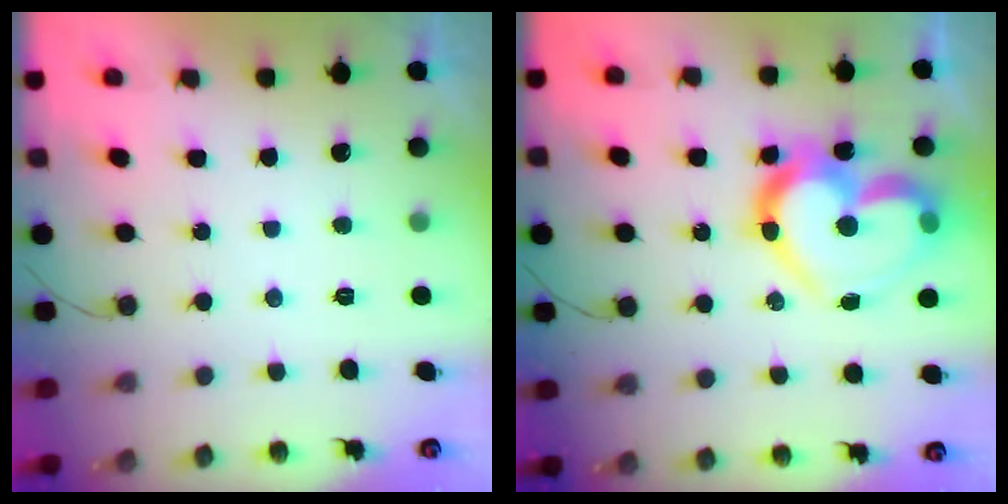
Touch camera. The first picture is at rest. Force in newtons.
{"total": 21.0, "press": 21.0, "slide": 1.7}